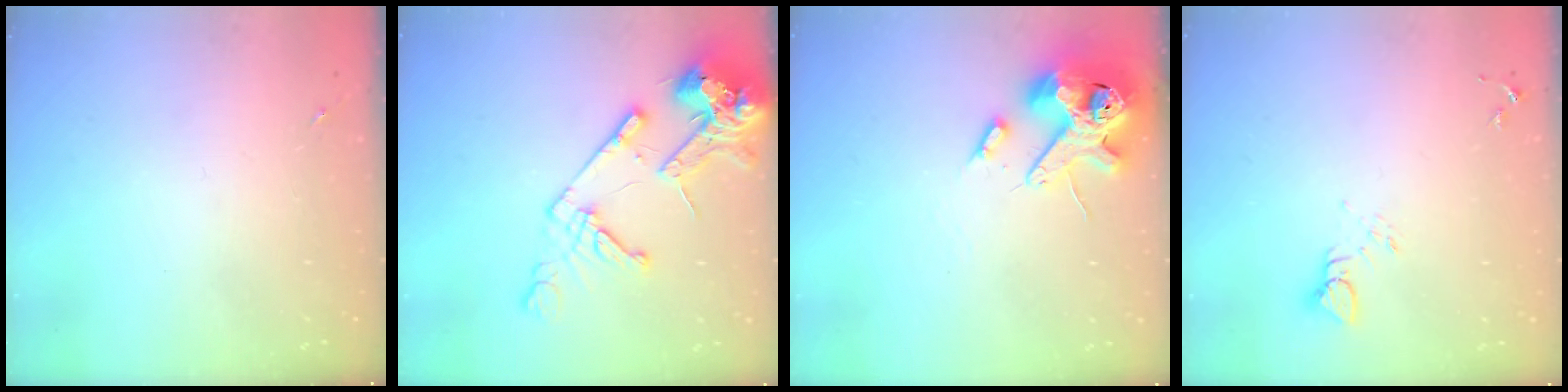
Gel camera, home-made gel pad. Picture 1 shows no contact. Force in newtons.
{"total": 16.9, "press": 16.7, "slide": 2.4}
{"total": 14.2, "press": 14.0, "slide": 2.3}
{"total": 4.0, "press": 4.0, "slide": 0.3}